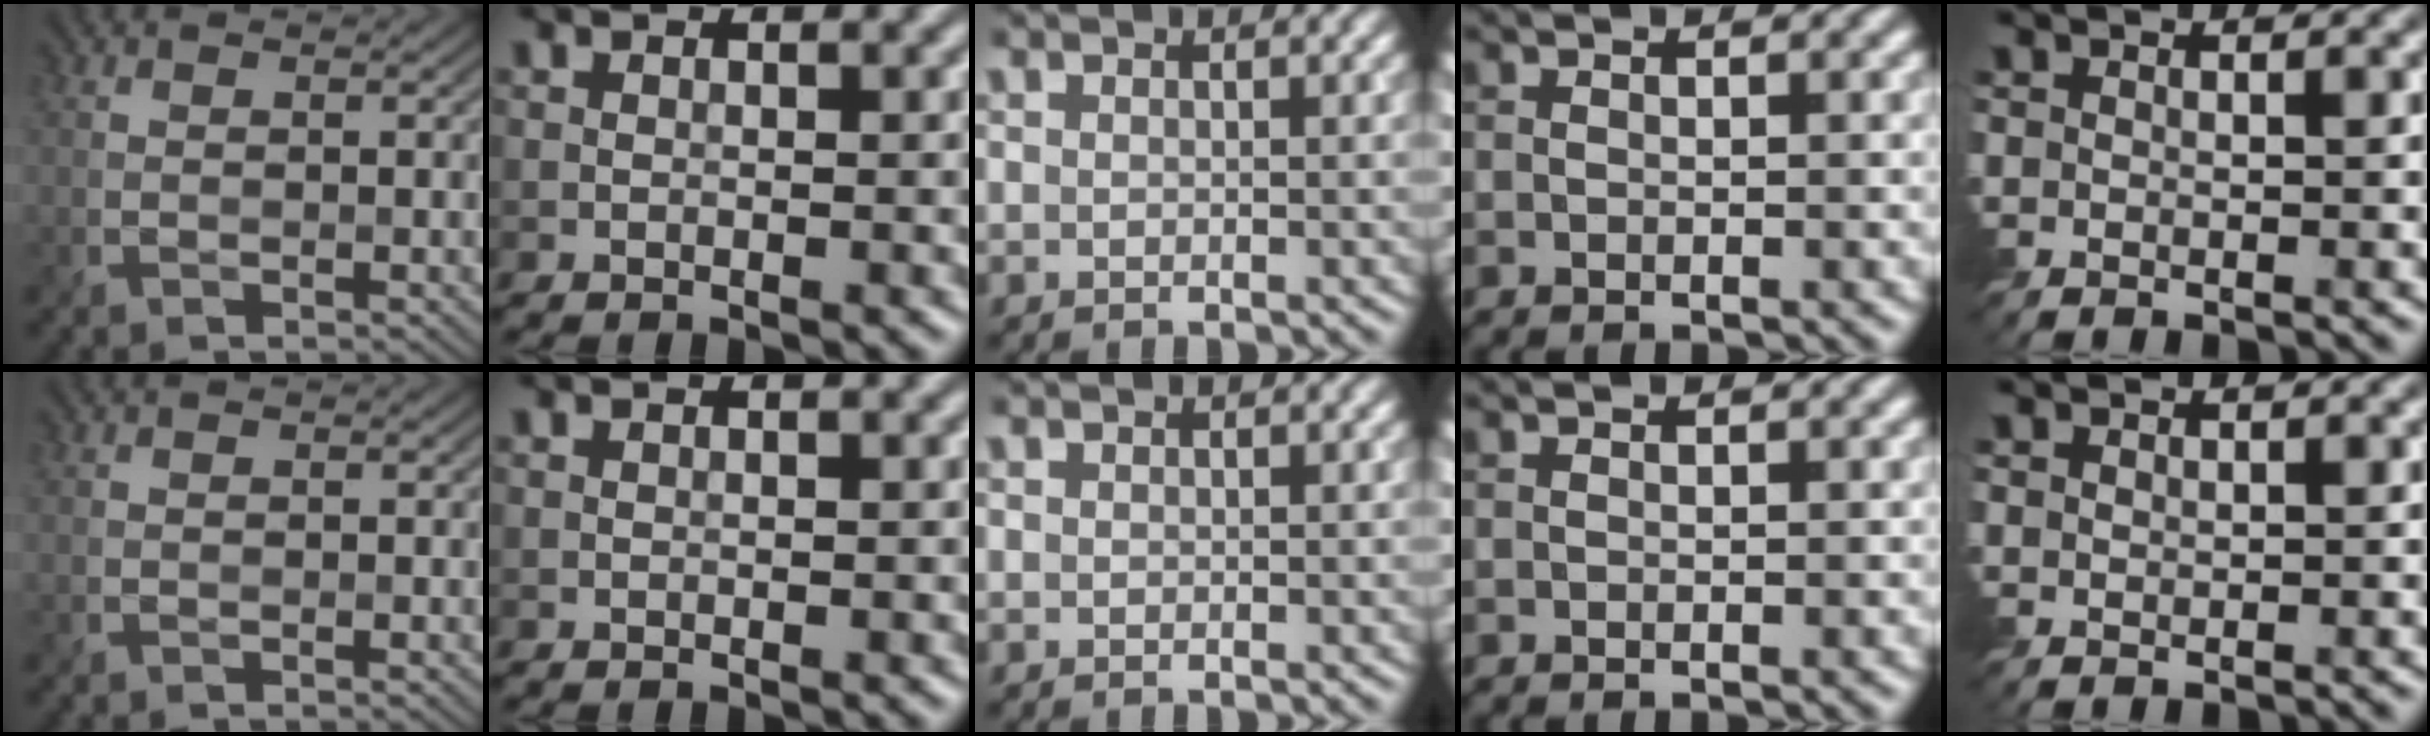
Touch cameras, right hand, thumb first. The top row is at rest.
{"little": {"total": 0.5, "force": [0.5, 0.2, 0.1], "torque": [-0.001, 0.002, 0.011]}}